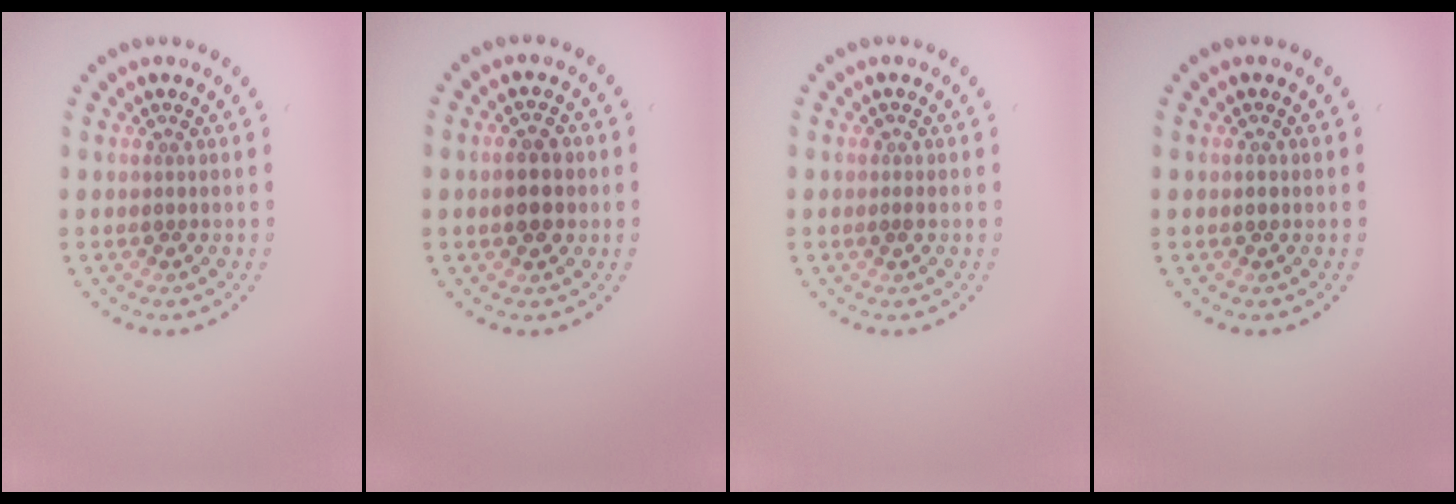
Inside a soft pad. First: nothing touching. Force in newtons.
{"total": 2.9, "press": 2.9, "slide": 0.2}
{"total": 0.7, "press": 0.7, "slide": 0.2}
{"total": 1.0, "press": 1.0, "slide": 0.1}